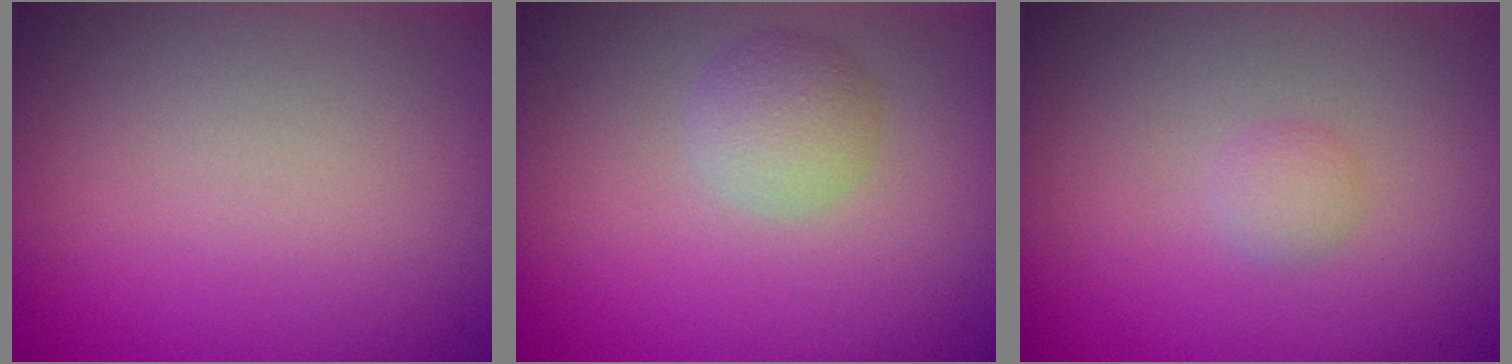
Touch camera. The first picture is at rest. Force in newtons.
{"total": 2.3, "press": 2.3, "slide": 0.1}
{"total": 1.0, "press": 1.0, "slide": 0.0}